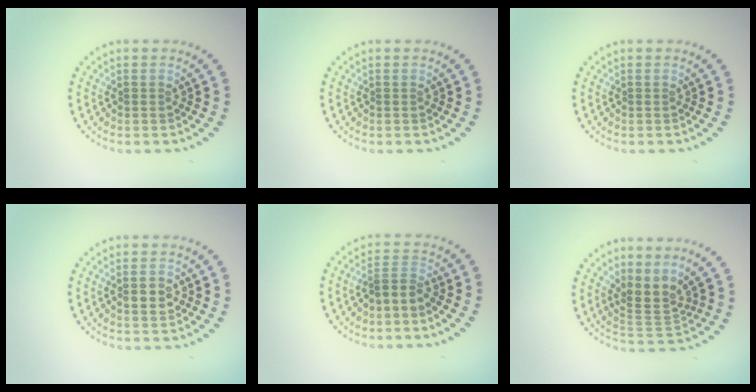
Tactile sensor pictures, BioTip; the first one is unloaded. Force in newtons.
{"total": 0.0}
{"total": 0.0}
{"total": 2.4, "press": 2.4, "slide": 0.0}
{"total": 1.7, "press": 1.1, "slide": 1.3}
{"total": 3.1, "press": 2.2, "slide": 2.2}